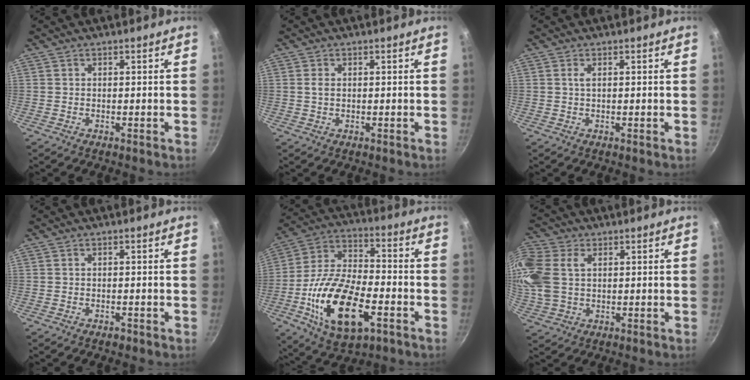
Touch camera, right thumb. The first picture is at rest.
{"total": 1.5, "force": [0.2, 1.0, 1.1], "torque": [-0.020, -0.001, 0.003]}
{"total": 1.0, "force": [0.3, 0.2, 1.0], "torque": [-0.019, 0.000, 0.003]}
{"total": 0.9, "force": [-0.6, 0.4, 0.5], "torque": [-0.011, 0.005, -0.006]}
{"total": 21.5, "force": [-7.0, 10.7, 17.3], "torque": [-0.318, 0.025, -0.127]}
{"total": 13.2, "force": [2.9, 9.2, 9.0], "torque": [-0.212, 0.016, 0.056]}